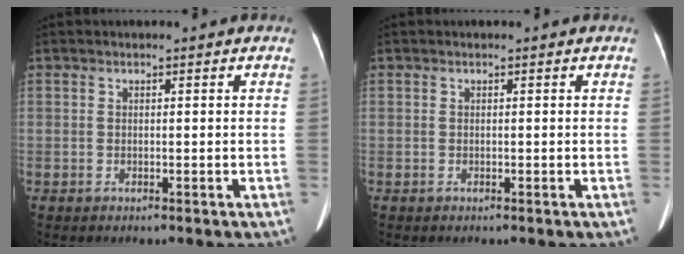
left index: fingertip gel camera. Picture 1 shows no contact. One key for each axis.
{"total": 0.0}